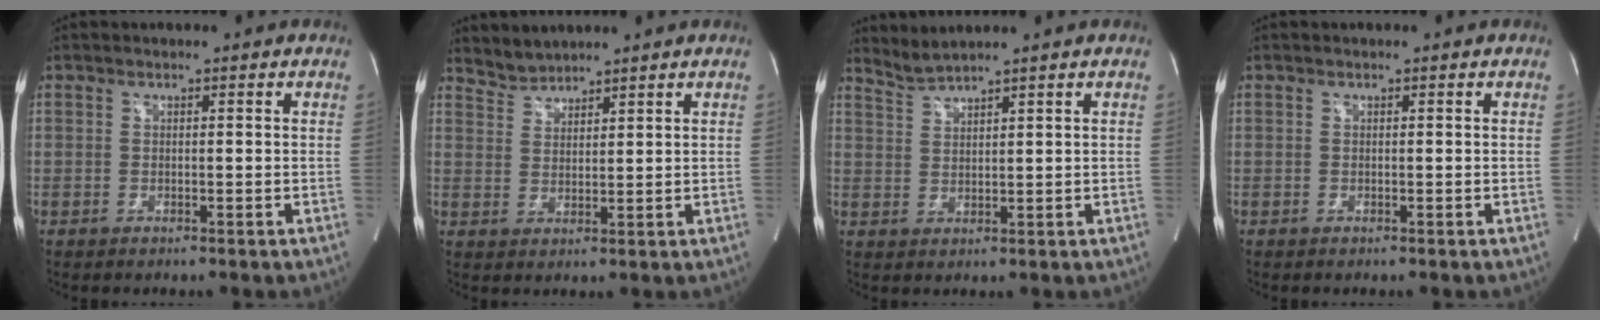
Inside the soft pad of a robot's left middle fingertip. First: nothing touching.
{"total": 3.0, "force": [3.0, 0.4, -0.5], "torque": [0.007, 0.008, 0.064]}
{"total": 2.8, "force": [2.6, -1.0, -0.1], "torque": [-0.006, 0.000, 0.062]}
{"total": 0.0}